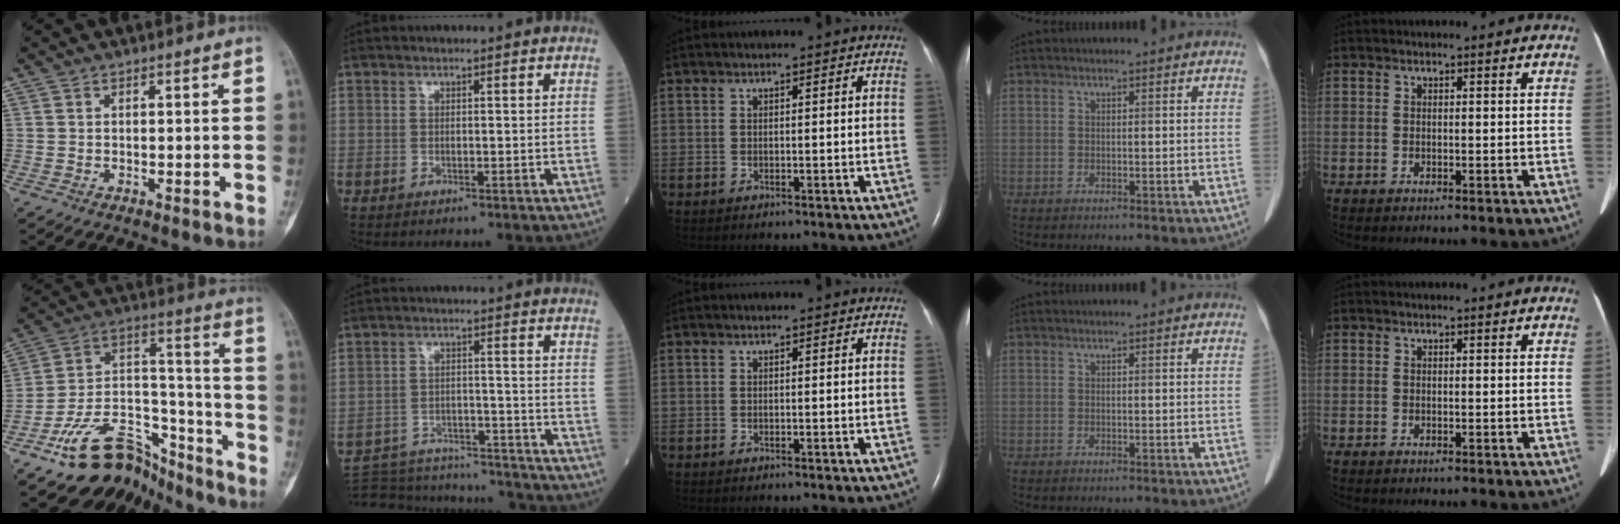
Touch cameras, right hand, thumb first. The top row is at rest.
{"thumb": {"total": 18.6, "force": [-14.8, 9.2, 6.4], "torque": [-0.069, 0.137, -0.251]}, "index": {"total": 17.8, "force": [-17.1, 3.1, 3.7], "torque": [-0.079, 0.008, -0.240]}}